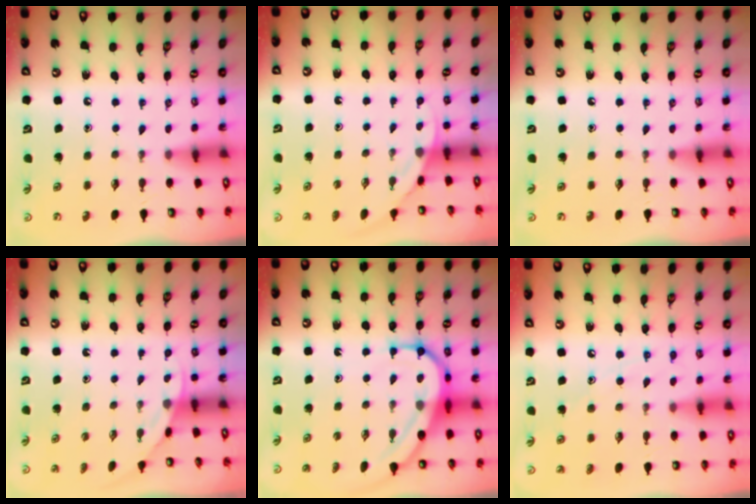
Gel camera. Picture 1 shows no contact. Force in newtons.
{"total": 2.6, "press": 2.6, "slide": 0.1}
{"total": 0.0}
{"total": 1.9, "press": 1.9, "slide": 0.1}
{"total": 9.4, "press": 9.4, "slide": 1.0}
{"total": 7.6, "press": 7.6, "slide": 0.4}